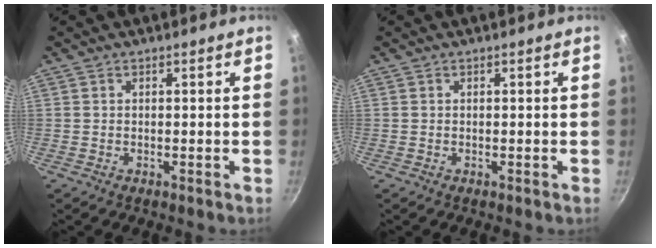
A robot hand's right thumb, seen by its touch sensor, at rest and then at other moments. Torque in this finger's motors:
{"motor_torque": [-0.01, 0.01, -0.02, -0.02, 0.00]}